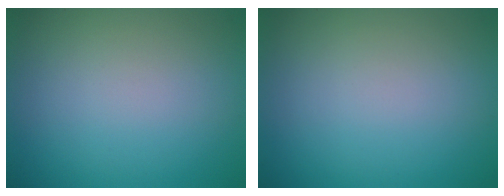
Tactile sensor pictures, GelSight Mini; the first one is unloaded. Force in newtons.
{"total": 0.0}